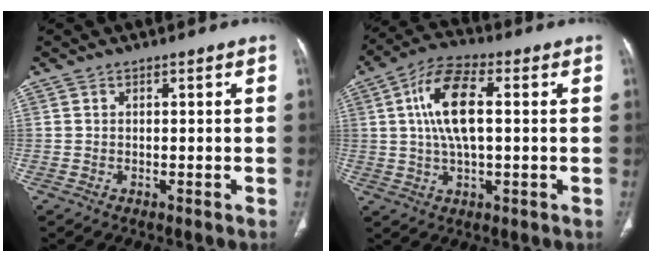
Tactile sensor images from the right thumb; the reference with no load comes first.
{"total": 12.0, "force": [1.8, 5.1, 10.7], "torque": [-0.213, 0.016, 0.030]}